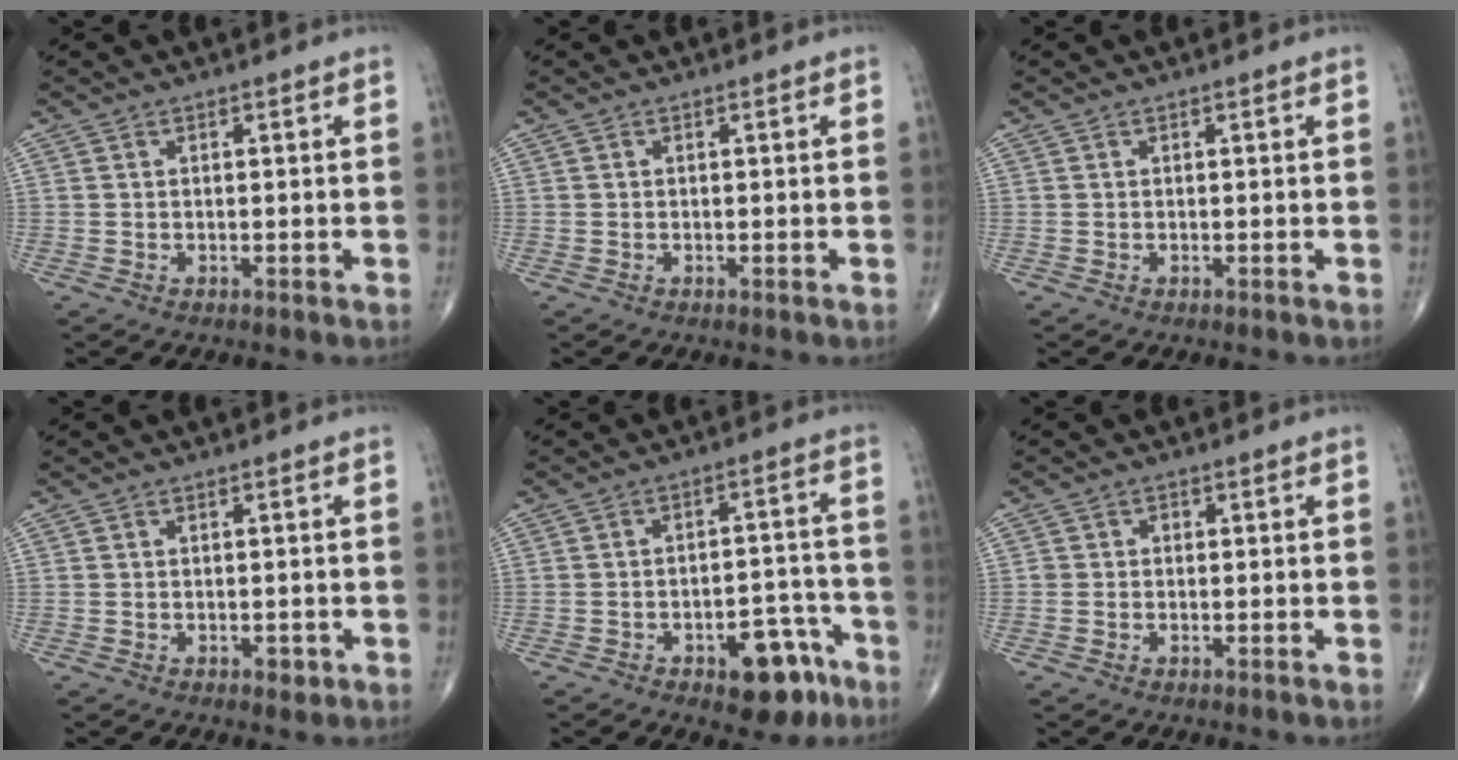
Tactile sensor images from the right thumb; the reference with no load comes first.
{"total": 0.0}
{"total": 0.0}
{"total": 1.7, "force": [-0.7, 1.0, 1.1], "torque": [-0.010, 0.001, -0.009]}
{"total": 10.8, "force": [-6.0, 5.4, 7.2], "torque": [-0.061, 0.050, -0.074]}
{"total": 1.1, "force": [-0.1, 1.0, 0.4], "torque": [0.003, 0.004, -0.004]}